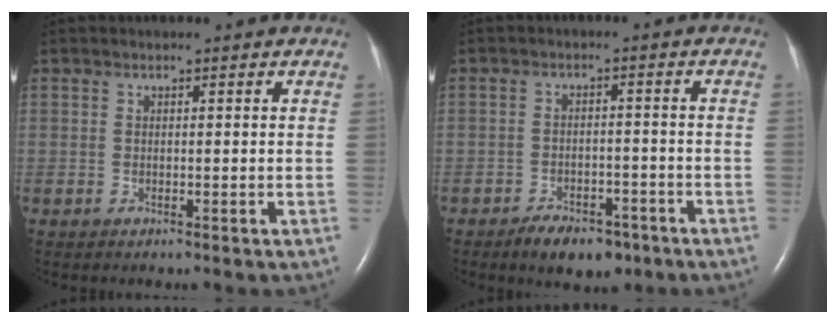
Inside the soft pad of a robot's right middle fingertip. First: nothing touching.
{"total": 6.3, "force": [-4.5, 3.1, 3.1], "torque": [-0.049, 0.002, -0.067]}